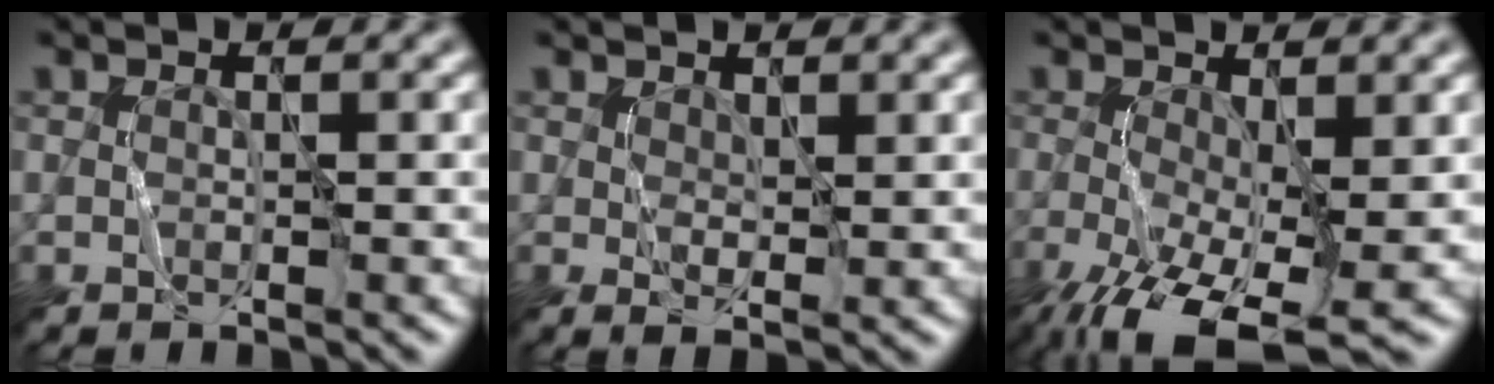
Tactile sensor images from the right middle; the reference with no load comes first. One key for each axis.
{"total": 1.7, "fx": 0.7, "fy": 0.6, "fz": 1.5, "tx": -0.031, "ty": -0.009, "tz": 0.020}
{"total": 8.6, "fx": -3.5, "fy": 3.0, "fz": 7.2, "tx": -0.146, "ty": -0.017, "tz": -0.056}